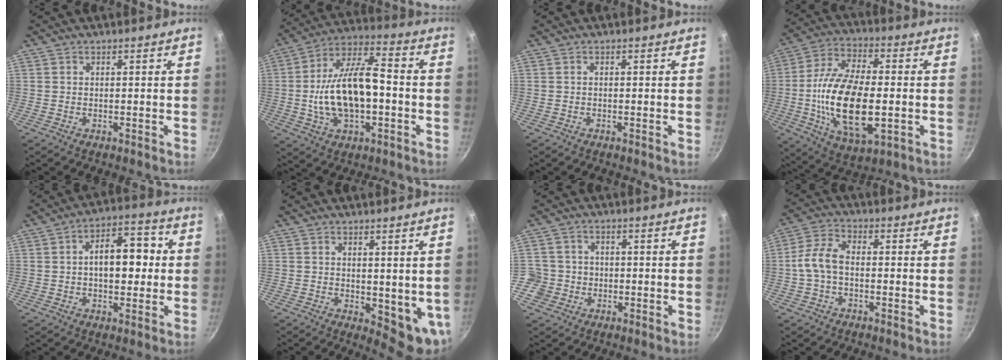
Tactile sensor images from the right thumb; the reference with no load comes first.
{"total": 18.1, "force": [-2.0, 9.4, 15.3], "torque": [-0.271, 0.040, -0.038]}
{"total": 0.0}
{"total": 21.2, "force": [-2.6, 10.1, 18.5], "torque": [-0.347, 0.003, -0.039]}
{"total": 11.4, "force": [0.7, 6.4, 9.4], "torque": [-0.116, 0.026, 0.006]}
{"total": 7.8, "force": [-0.5, 3.2, 7.1], "torque": [-0.071, -0.020, 0.003]}
{"total": 4.9, "force": [-1.1, 4.7, 0.0], "torque": [0.032, 0.015, -0.024]}
{"total": 7.0, "force": [-0.8, 4.3, 5.4], "torque": [-0.111, 0.023, -0.023]}